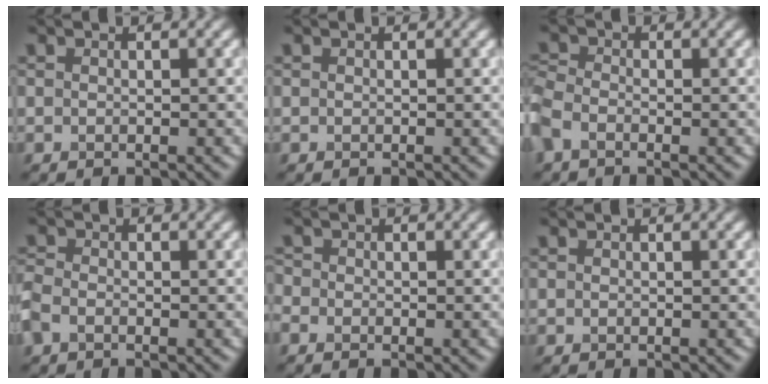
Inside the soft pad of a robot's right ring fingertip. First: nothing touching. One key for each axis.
{"total": 0.0}
{"total": 2.9, "fx": -1.4, "fy": 1.8, "fz": 1.8, "tx": -0.051, "ty": -0.001, "tz": -0.048}
{"total": 2.2, "fx": -1.1, "fy": 1.4, "fz": 1.3, "tx": -0.036, "ty": -0.002, "tz": -0.036}
{"total": 0.8, "fx": -0.6, "fy": 0.6, "fz": 0.3, "tx": -0.004, "ty": -0.003, "tz": -0.015}
{"total": 0.0}